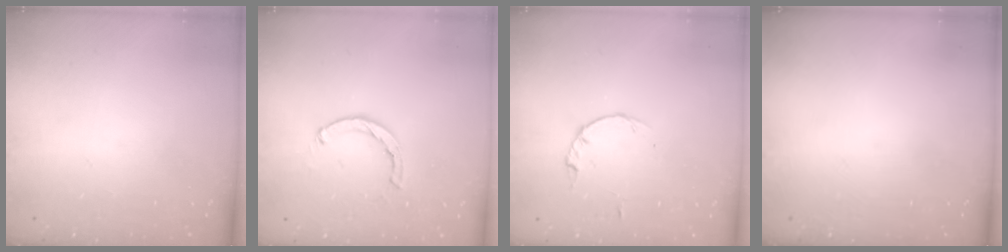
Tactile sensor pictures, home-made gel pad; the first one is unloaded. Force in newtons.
{"total": 2.1, "press": 2.1, "slide": 0.3}
{"total": 2.2, "press": 2.1, "slide": 0.3}
{"total": 0.0}